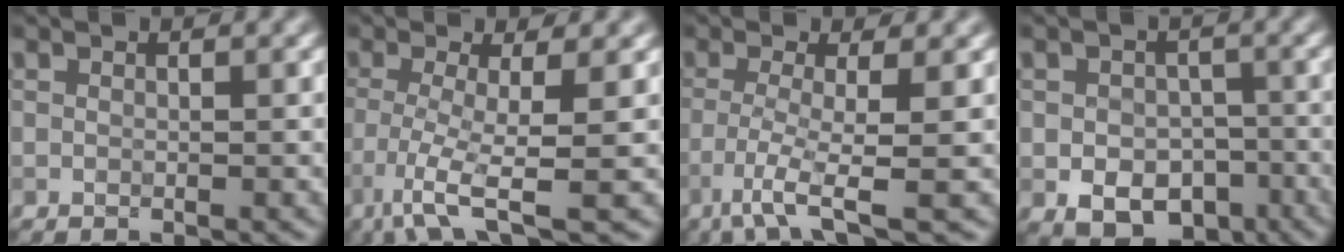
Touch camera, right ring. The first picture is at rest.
{"total": 5.4, "force": [-2.5, 0.8, 4.7], "torque": [-0.091, -0.006, -0.061]}
{"total": 4.6, "force": [-2.3, 0.4, 3.9], "torque": [-0.077, -0.008, -0.055]}
{"total": 6.7, "force": [-2.8, 5.1, 3.3], "torque": [-0.037, -0.007, -0.044]}